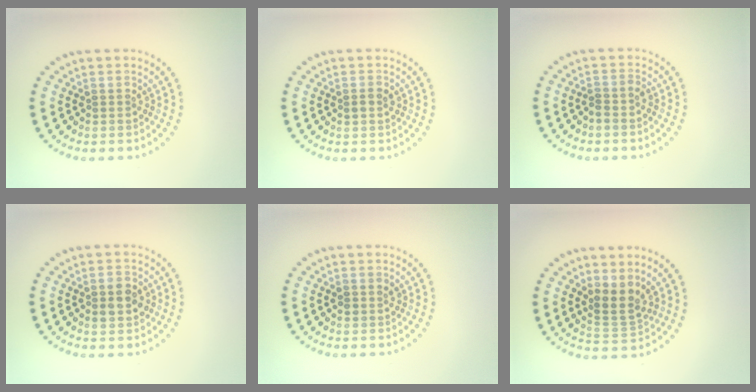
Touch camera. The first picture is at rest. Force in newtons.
{"total": 1.0, "press": 1.0, "slide": 0.1}
{"total": 1.3, "press": 1.0, "slide": 0.9}
{"total": 2.5, "press": 2.5, "slide": 0.1}
{"total": 0.7, "press": 0.7, "slide": 0.2}
{"total": 2.8, "press": 2.1, "slide": 1.8}